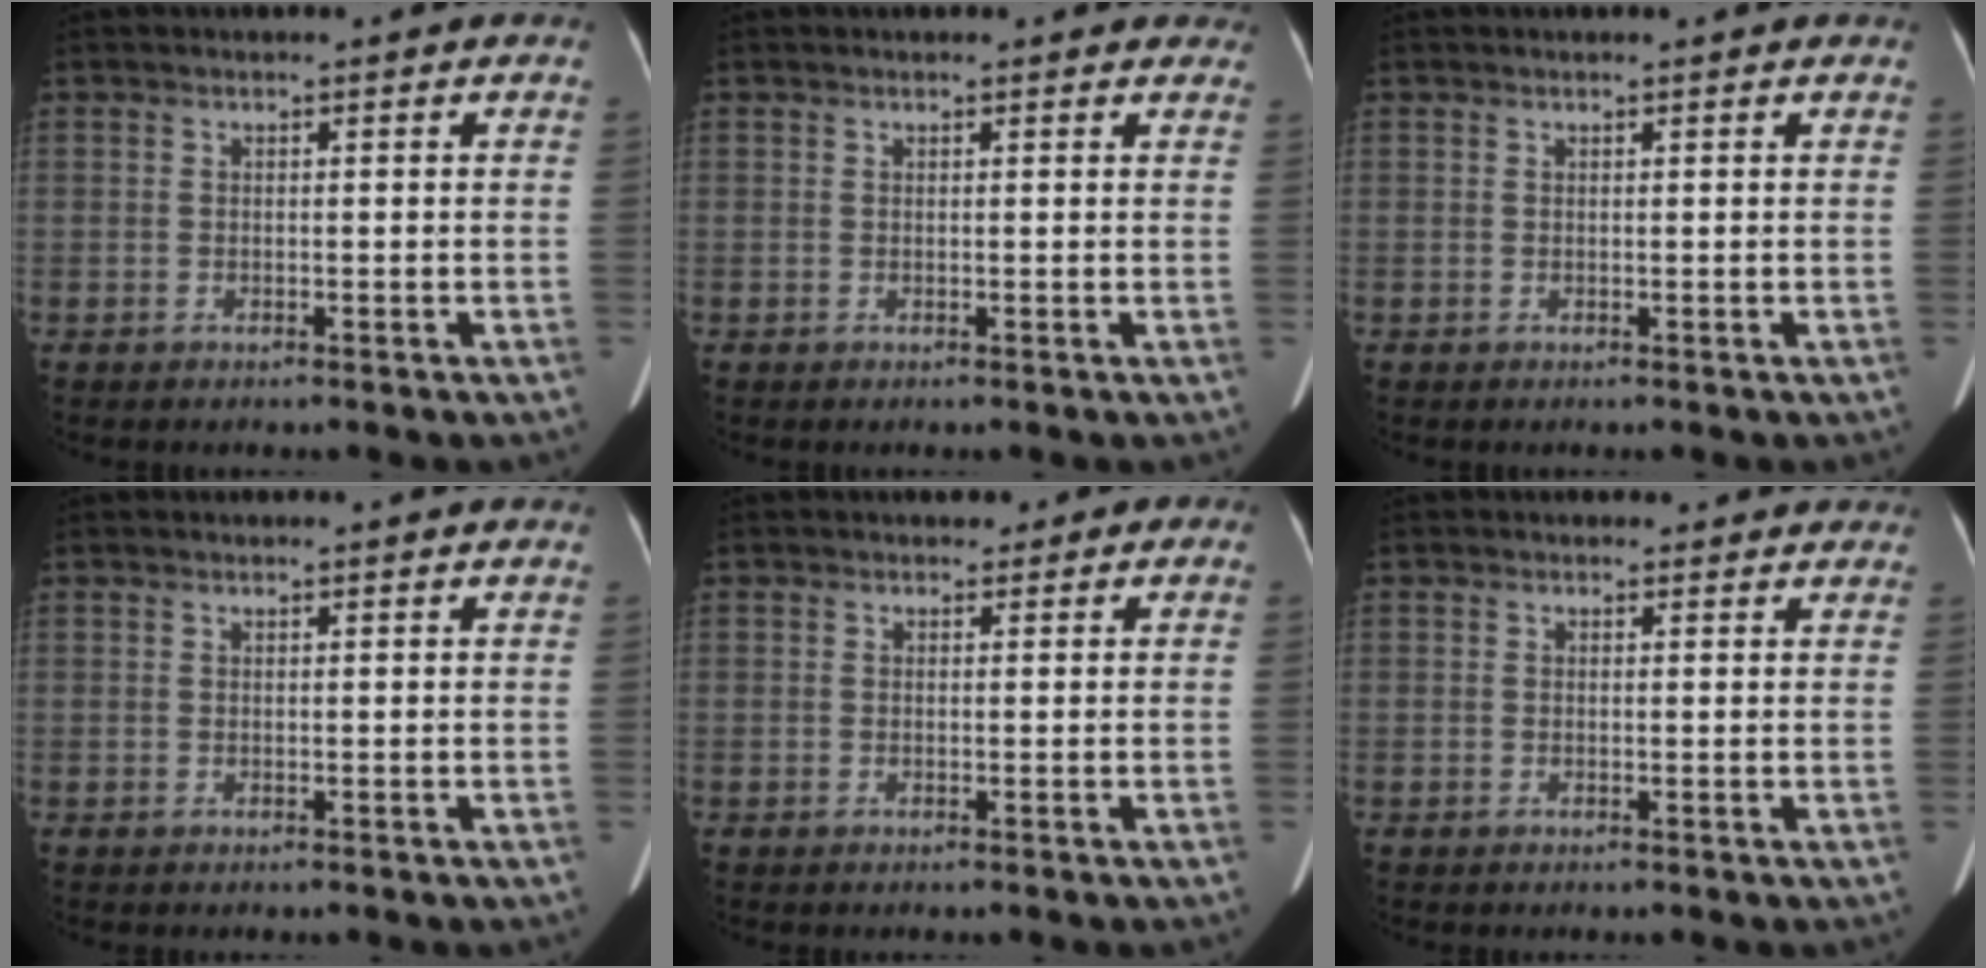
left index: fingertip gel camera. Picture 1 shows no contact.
{"total": 4.6, "force": [4.1, 1.6, 1.2], "torque": [0.000, 0.011, 0.034]}
{"total": 1.4, "force": [1.3, 0.2, 0.6], "torque": [-0.013, 0.017, 0.016]}
{"total": 0.8, "force": [0.7, 0.0, 0.3], "torque": [-0.011, 0.015, 0.014]}
{"total": 1.5, "force": [0.6, 1.4, 0.2], "torque": [0.009, 0.005, 0.001]}
{"total": 2.6, "force": [2.1, 1.5, 0.2], "torque": [0.005, 0.006, 0.014]}